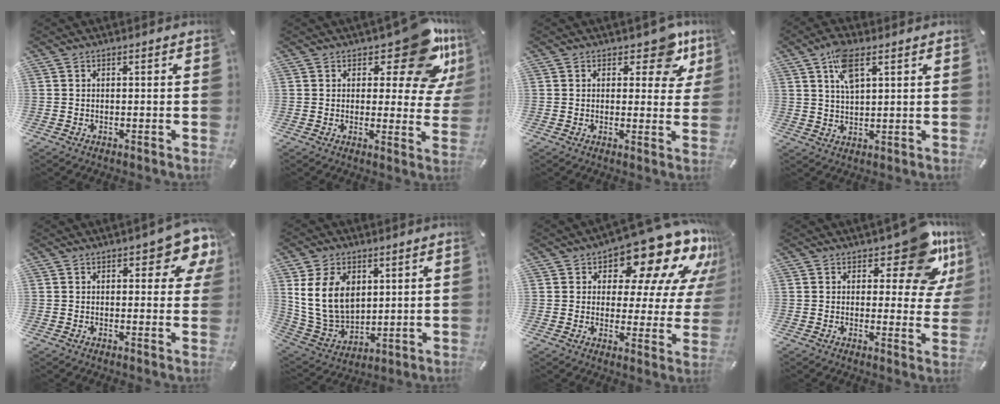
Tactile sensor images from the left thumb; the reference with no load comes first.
{"total": 17.0, "force": [9.8, 7.4, 11.8], "torque": [-0.133, -0.071, 0.161]}
{"total": 9.2, "force": [5.3, 5.2, 5.5], "torque": [-0.049, -0.032, 0.086]}
{"total": 7.3, "force": [3.7, 3.1, 5.5], "torque": [-0.110, 0.001, 0.066]}
{"total": 7.9, "force": [4.2, 3.5, 5.6], "torque": [-0.061, -0.021, 0.066]}
{"total": 13.4, "force": [4.4, 10.1, 7.6], "torque": [-0.164, -0.015, 0.082]}
{"total": 17.3, "force": [12.5, 7.2, 9.5], "torque": [-0.141, -0.095, 0.206]}
{"total": 14.0, "force": [8.2, 6.2, 9.5], "torque": [-0.110, -0.053, 0.137]}